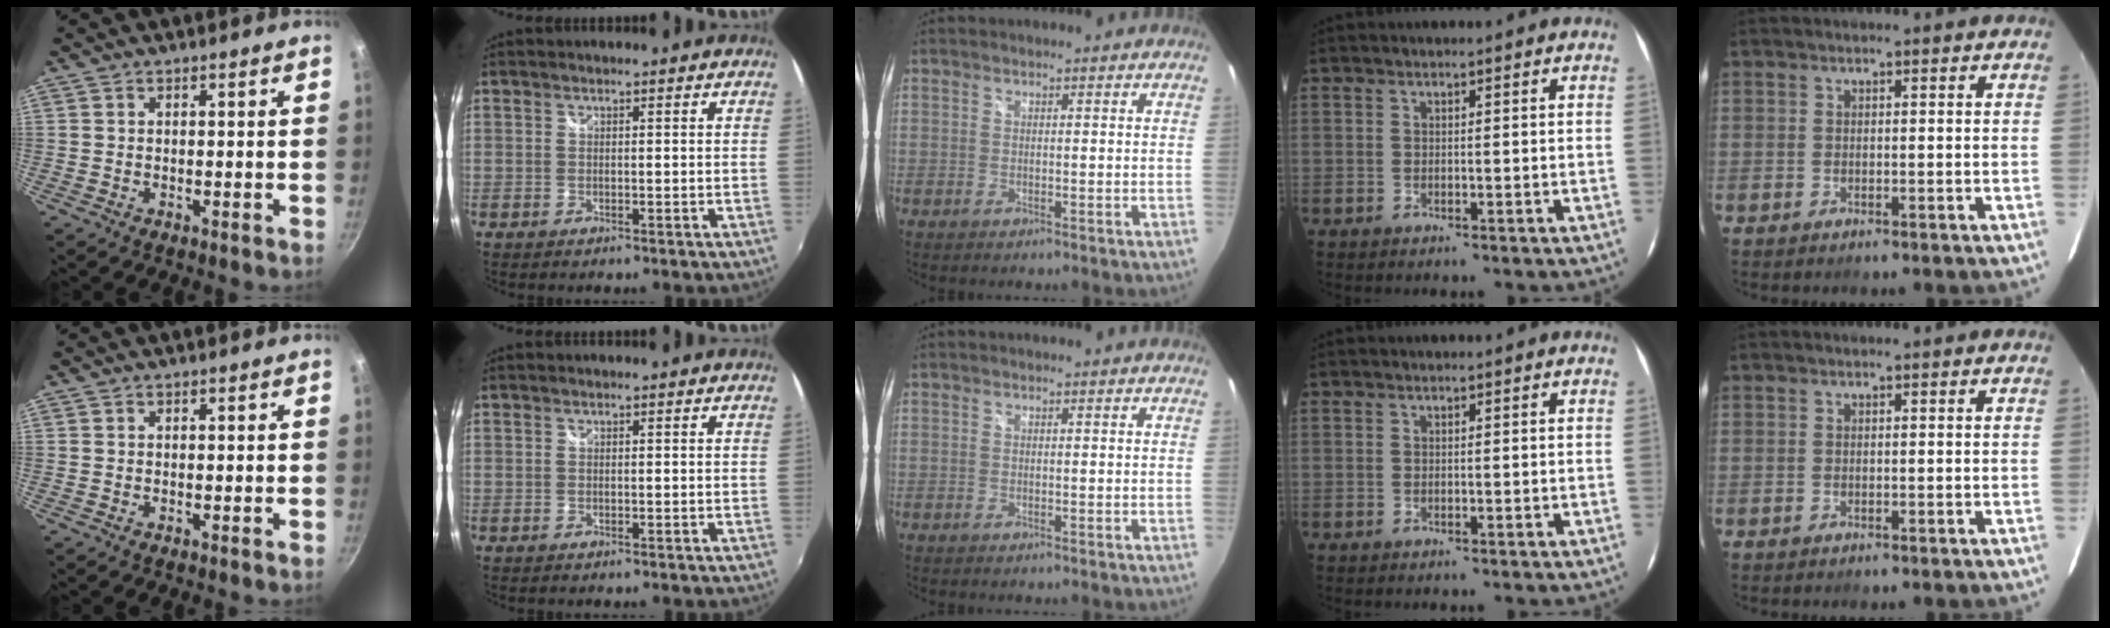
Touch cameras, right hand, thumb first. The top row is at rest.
{}